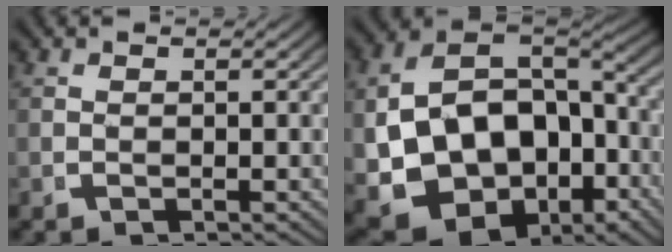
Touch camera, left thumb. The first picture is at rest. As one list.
[{"total": 19.7, "force": [-4.4, 15.4, 11.4], "torque": [-0.270, -0.076, -0.045]}]